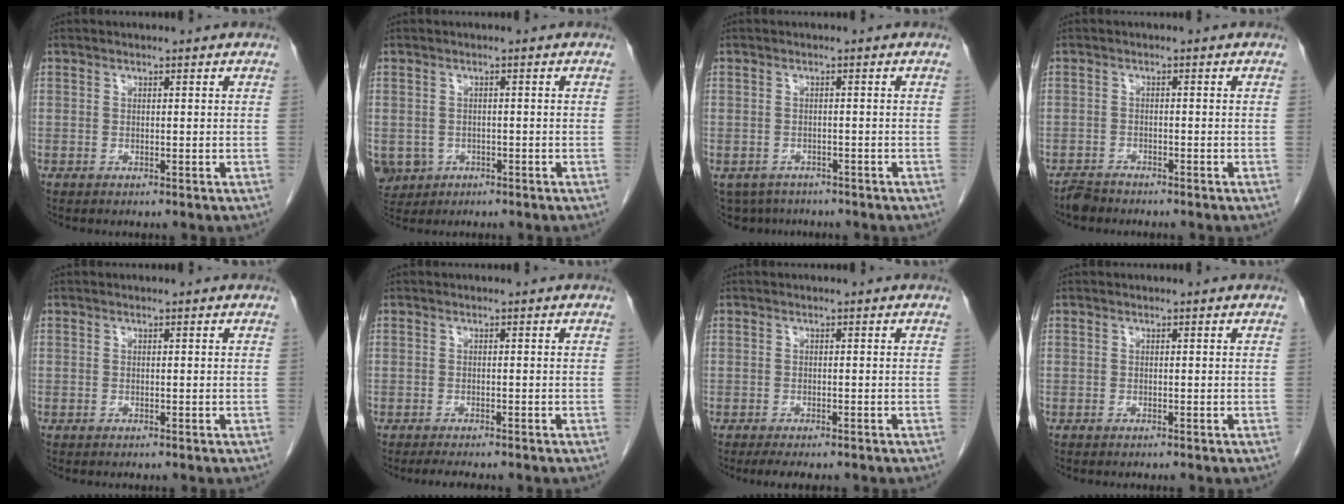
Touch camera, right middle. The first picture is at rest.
{"total": 6.6, "force": [-2.7, 5.8, 1.9], "torque": [-0.053, -0.001, -0.036]}
{"total": 5.8, "force": [-4.6, 3.4, 1.0], "torque": [-0.016, -0.005, -0.063]}
{"total": 2.0, "force": [-1.9, 0.5, 0.3], "torque": [-0.011, -0.004, -0.033]}
{"total": 0.0}
{"total": 3.6, "force": [-3.1, 0.6, 1.8], "torque": [-0.027, -0.009, -0.042]}
{"total": 4.7, "force": [-3.8, 1.2, 2.5], "torque": [-0.034, -0.010, -0.053]}
{"total": 0.0}